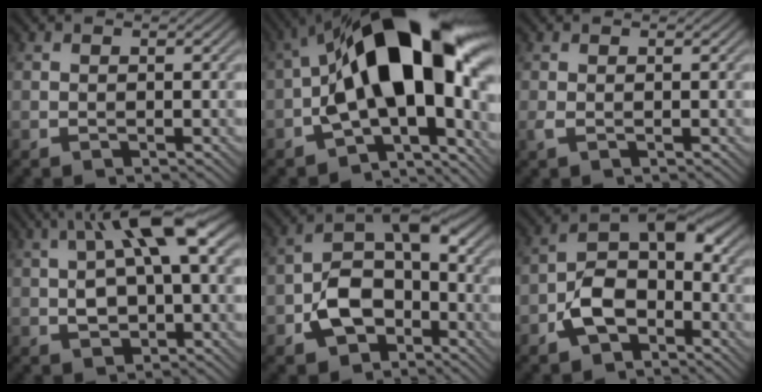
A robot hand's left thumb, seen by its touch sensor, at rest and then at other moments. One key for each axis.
{"total": 18.9, "fx": -0.4, "fy": 9.3, "fz": 16.4, "tx": -0.236, "ty": 0.030, "tz": -0.022}
{"total": 0.7, "fx": 0.0, "fy": 0.3, "fz": 0.7, "tx": -0.023, "ty": 0.000, "tz": -0.001}
{"total": 10.1, "fx": 2.1, "fy": 4.6, "fz": 8.8, "tx": -0.160, "ty": 0.019, "tz": 0.031}
{"total": 8.3, "fx": -3.4, "fy": 5.3, "fz": 5.3, "tx": -0.094, "ty": 0.003, "tz": -0.075}
{"total": 7.7, "fx": -3.4, "fy": 4.5, "fz": 5.2, "tx": -0.088, "ty": 0.008, "tz": -0.078}